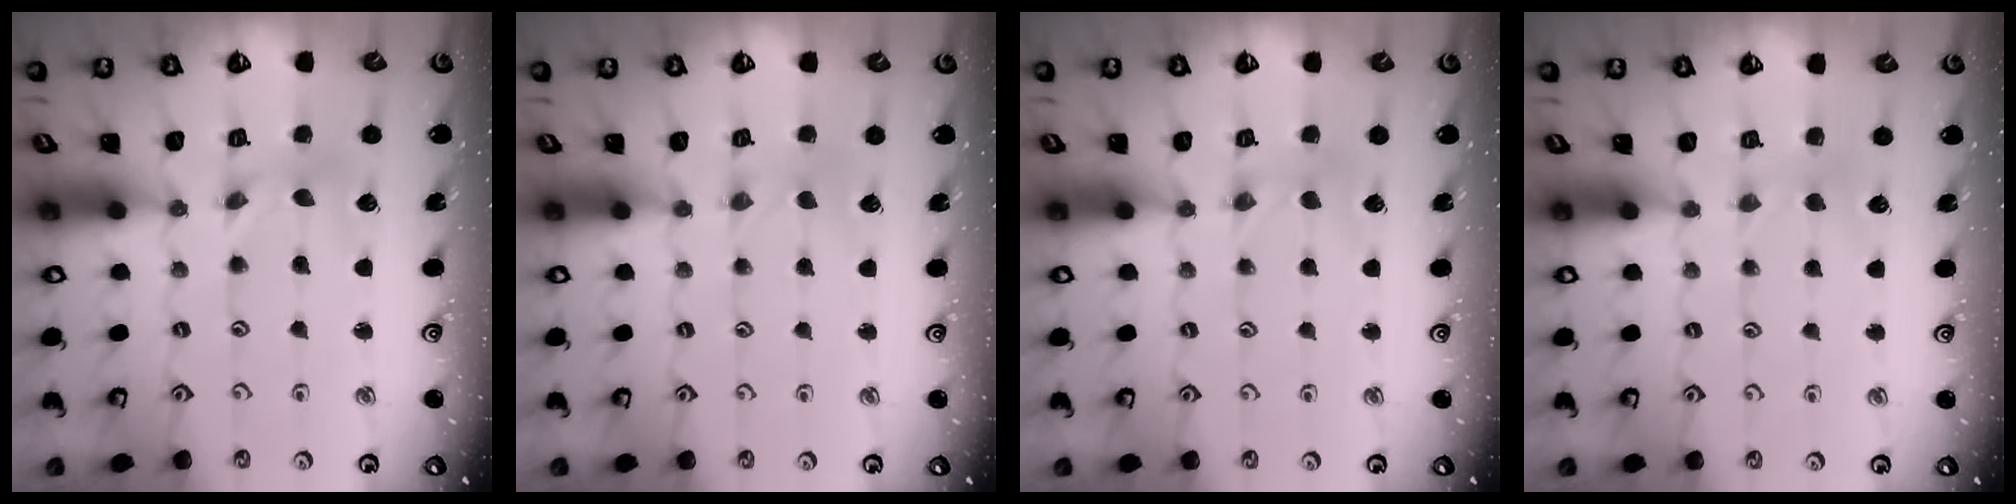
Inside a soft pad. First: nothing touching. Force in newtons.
{"total": 0.0}
{"total": 2.1, "press": 2.1, "slide": 0.4}
{"total": 2.6, "press": 2.6, "slide": 0.5}